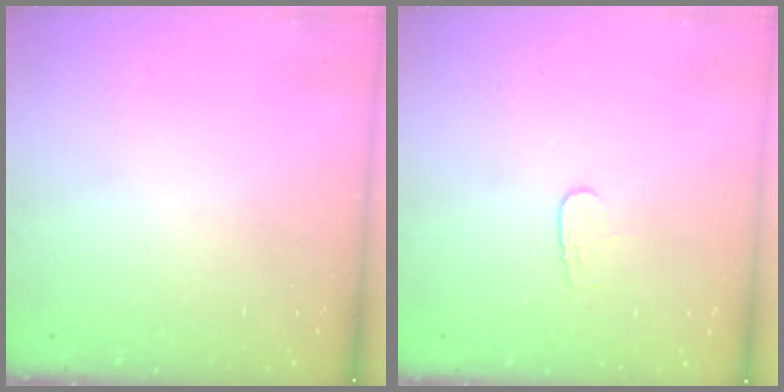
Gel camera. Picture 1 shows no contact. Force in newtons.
{"total": 3.7, "press": 3.7, "slide": 0.4}